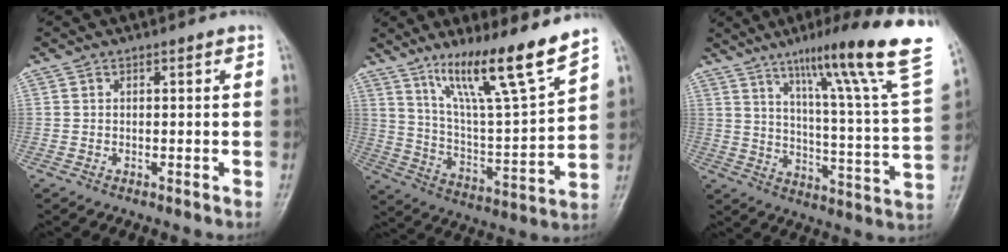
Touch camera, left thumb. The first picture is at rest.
{"total": 16.7, "force": [11.8, 1.0, 11.8], "torque": [-0.185, -0.071, 0.210]}
{"total": 24.6, "force": [15.3, 1.6, 19.3], "torque": [-0.267, -0.059, 0.221]}